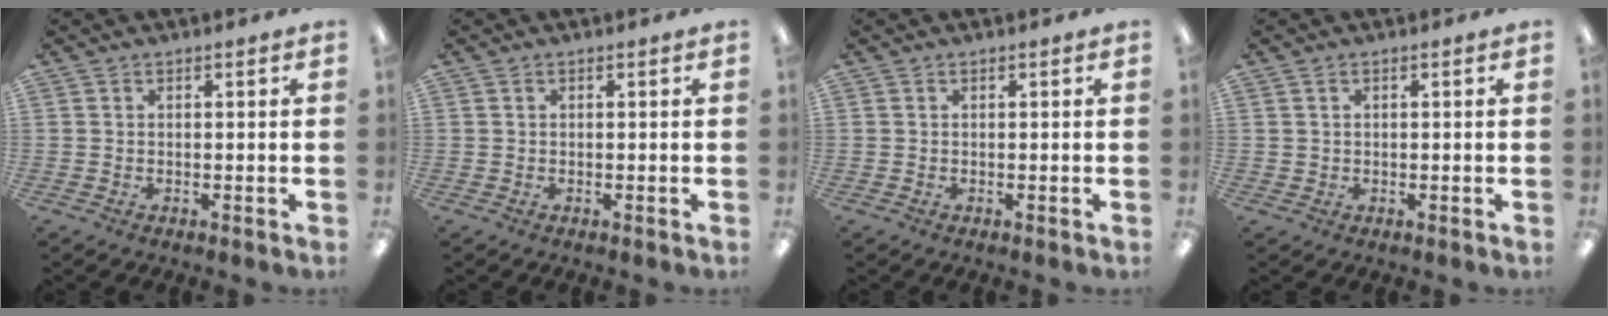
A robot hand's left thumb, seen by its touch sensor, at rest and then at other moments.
{"total": 0.0}
{"total": 0.0}
{"total": 1.0, "force": [0.4, 0.8, 0.3], "torque": [-0.006, 0.004, 0.007]}